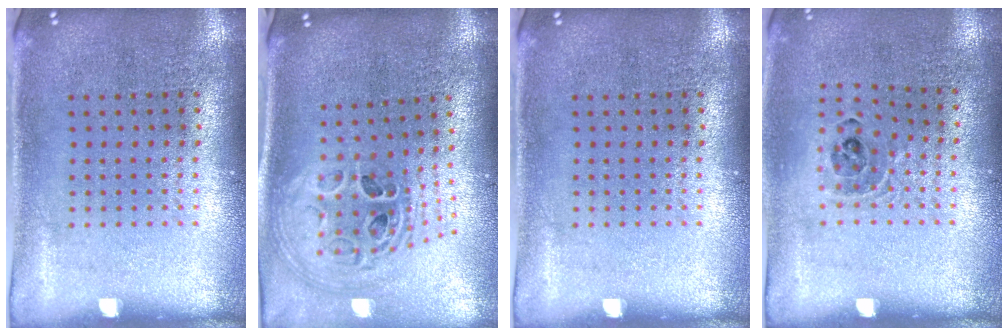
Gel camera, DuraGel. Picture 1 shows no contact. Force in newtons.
{"total": 1.9, "press": 1.6, "slide": 1.1}
{"total": 0.0}
{"total": 0.9, "press": 0.9, "slide": 0.1}